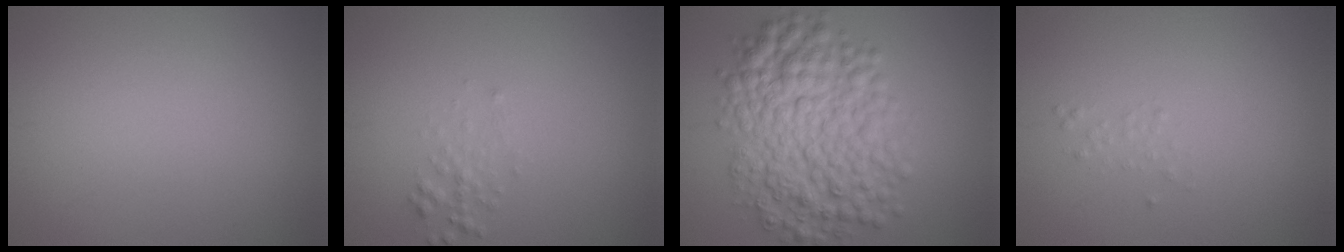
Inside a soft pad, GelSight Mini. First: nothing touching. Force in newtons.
{"total": 1.2, "press": 1.2, "slide": 0.0}
{"total": 9.1, "press": 9.1, "slide": 0.1}
{"total": 0.6, "press": 0.6, "slide": 0.0}